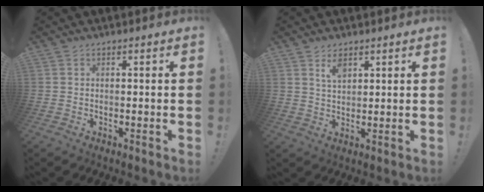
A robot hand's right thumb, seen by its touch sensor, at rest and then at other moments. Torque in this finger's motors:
{"motor_torque": [-0.28, 0.34, 0.18, 0.40, 0.00]}